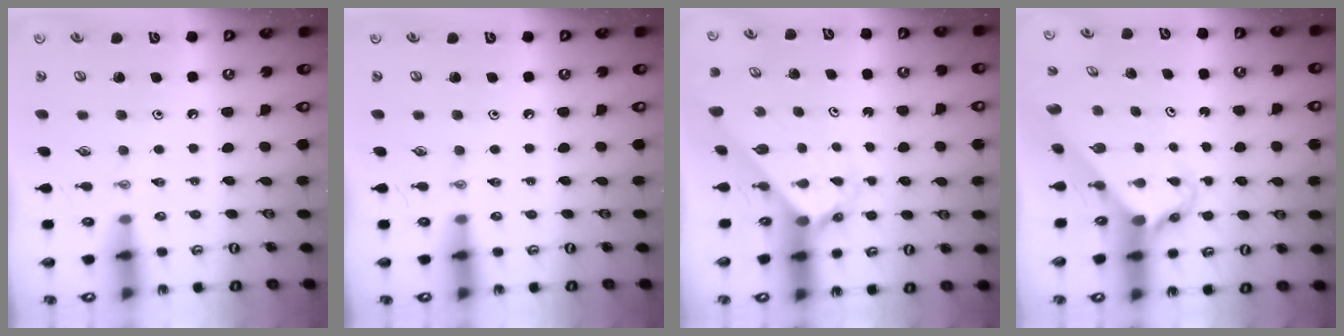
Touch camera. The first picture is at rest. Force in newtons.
{"total": 0.0}
{"total": 2.1, "press": 2.1, "slide": 0.2}
{"total": 2.8, "press": 2.8, "slide": 0.2}